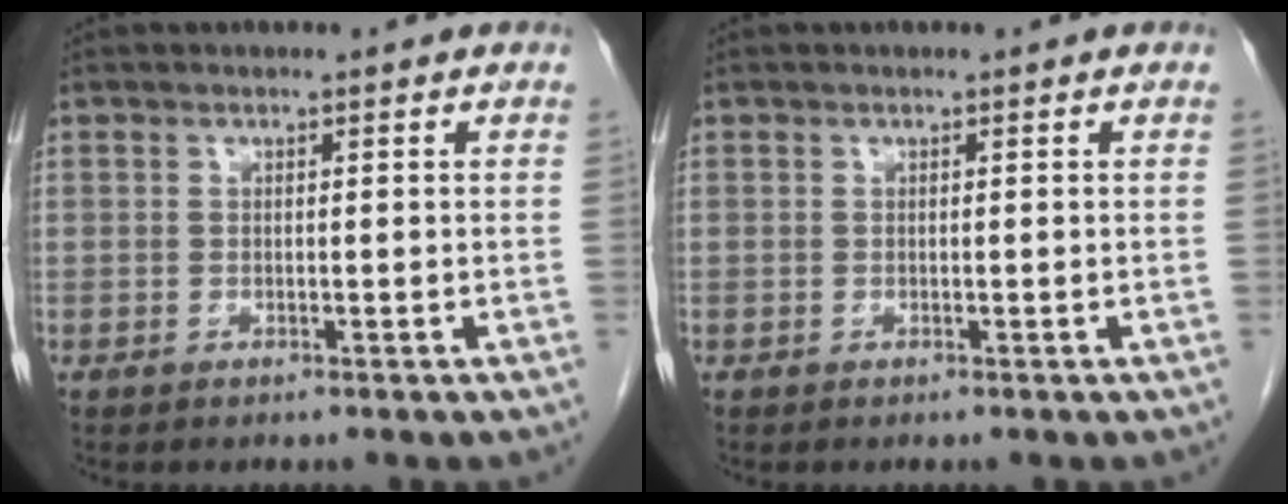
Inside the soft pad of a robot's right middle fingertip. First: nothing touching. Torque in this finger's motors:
{"motor_torque": [0.10, 0.06, -0.03, -0.01]}